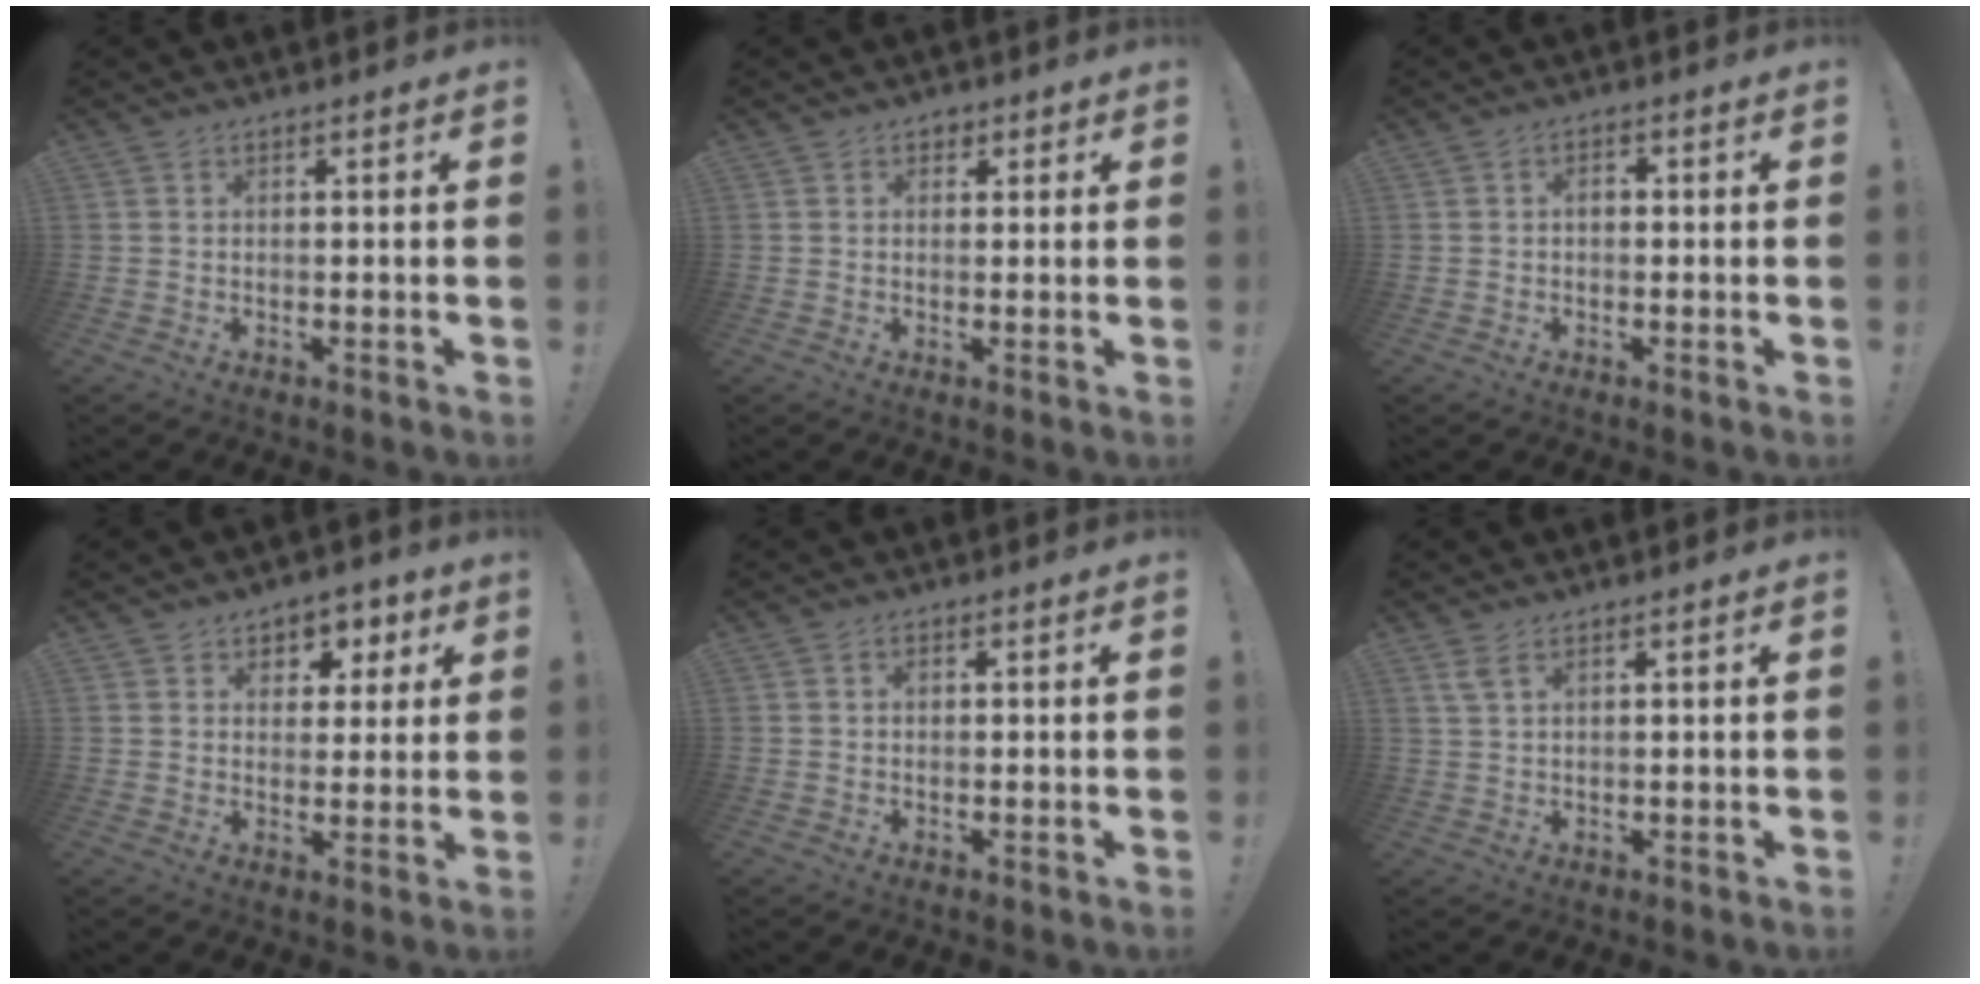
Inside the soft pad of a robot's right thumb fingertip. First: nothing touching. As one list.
[{"total": 2.3, "force": [0.9, 1.9, 0.8], "torque": [0.001, -0.004, 0.012]}, {"total": 1.7, "force": [-0.5, 0.9, 1.3], "torque": [-0.026, 0.007, -0.011]}, {"total": 5.6, "force": [2.2, 5.0, 1.2], "torque": [0.002, -0.020, 0.040]}, {"total": 0.9, "force": [0.0, 0.8, 0.4], "torque": [-0.012, 0.006, 0.002]}, {"total": 3.1, "force": [1.7, 1.2, 2.3], "torque": [-0.054, 0.003, 0.034]}]